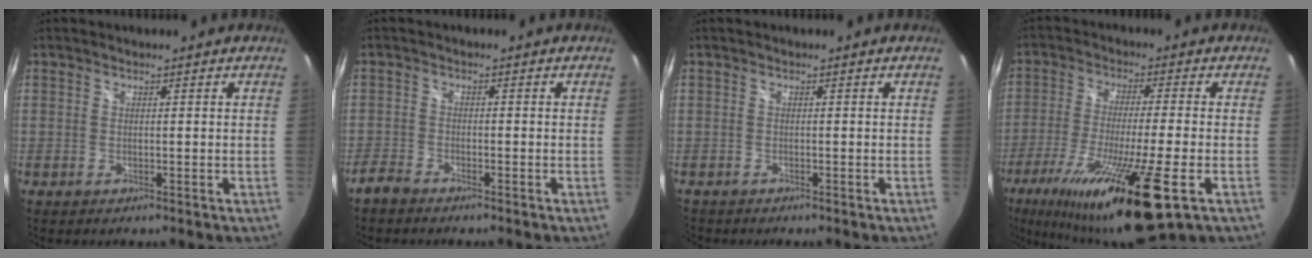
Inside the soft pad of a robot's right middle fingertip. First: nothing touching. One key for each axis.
{"total": 2.5, "fx": -2.3, "fy": 0.8, "fz": 0.6, "tx": -0.024, "ty": -0.003, "tz": -0.048}
{"total": 1.3, "fx": -1.0, "fy": 0.8, "fz": -0.2, "tx": -0.002, "ty": 0.001, "tz": -0.021}
{"total": 20.8, "fx": -10.6, "fy": 2.0, "fz": 17.8, "tx": -0.339, "ty": -0.065, "tz": -0.180}